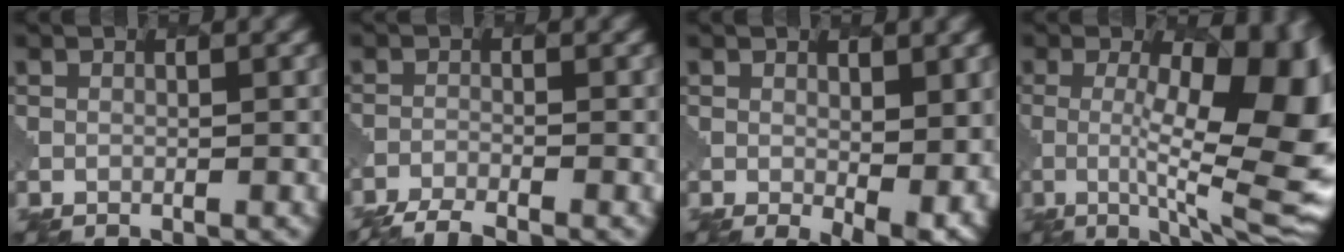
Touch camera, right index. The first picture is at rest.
{"total": 4.5, "force": [-4.2, 0.6, 1.6], "torque": [-0.035, -0.019, -0.075]}
{"total": 4.7, "force": [0.3, 2.3, 4.0], "torque": [-0.059, -0.022, 0.017]}
{"total": 11.9, "force": [0.2, 3.5, 11.3], "torque": [-0.164, -0.007, 0.004]}